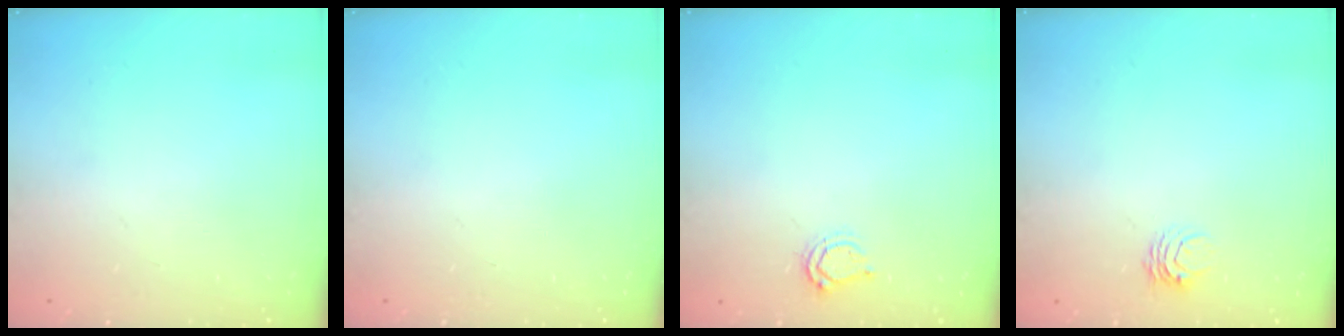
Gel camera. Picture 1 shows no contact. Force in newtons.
{"total": 0.0}
{"total": 4.7, "press": 4.7, "slide": 0.6}
{"total": 3.9, "press": 3.9, "slide": 0.3}